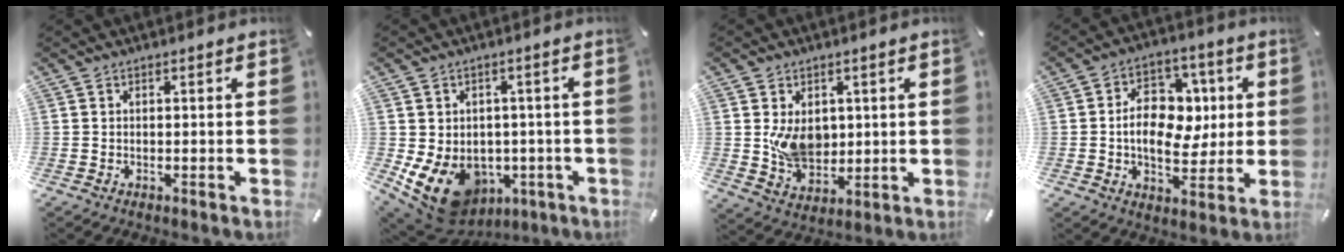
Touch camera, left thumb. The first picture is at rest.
{"total": 11.7, "force": [-4.4, 9.1, 5.8], "torque": [-0.120, 0.004, -0.076]}
{"total": 8.9, "force": [1.8, 7.0, 5.3], "torque": [-0.087, -0.007, 0.036]}
{"total": 12.6, "force": [0.6, 9.5, 8.3], "torque": [-0.124, 0.009, 0.015]}